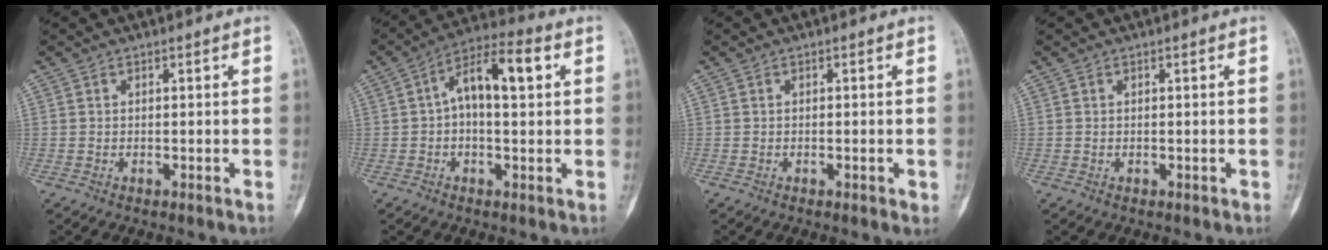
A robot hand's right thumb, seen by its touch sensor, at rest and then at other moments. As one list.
[{"total": 11.3, "force": [2.0, 5.0, 10.0], "torque": [-0.156, 0.035, 0.025]}, {"total": 1.5, "force": [-0.4, 0.7, 1.3], "torque": [-0.011, -0.001, -0.006]}, {"total": 0.0}]